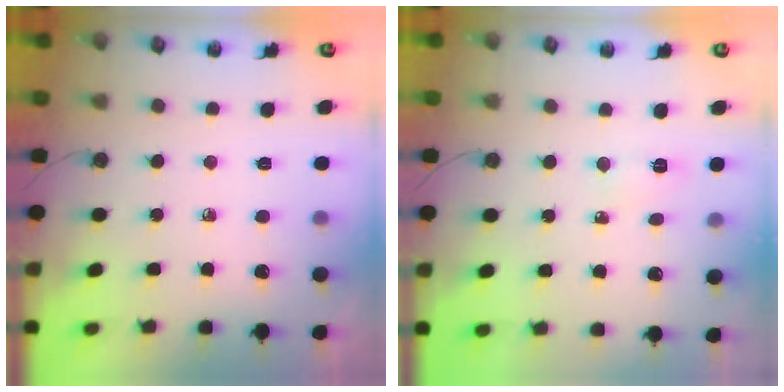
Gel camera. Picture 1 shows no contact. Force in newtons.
{"total": 4.0, "press": 3.9, "slide": 0.5}